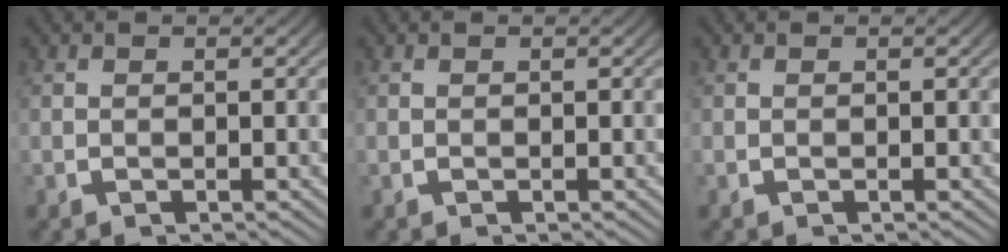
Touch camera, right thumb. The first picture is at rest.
{"total": 0.0}
{"total": 0.0}